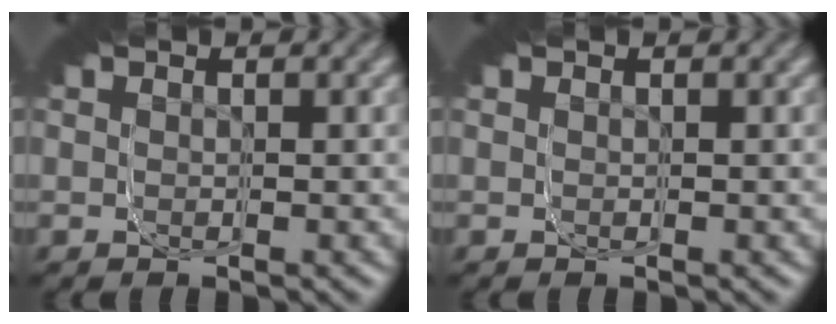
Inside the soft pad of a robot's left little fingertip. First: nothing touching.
{"total": 0.0}